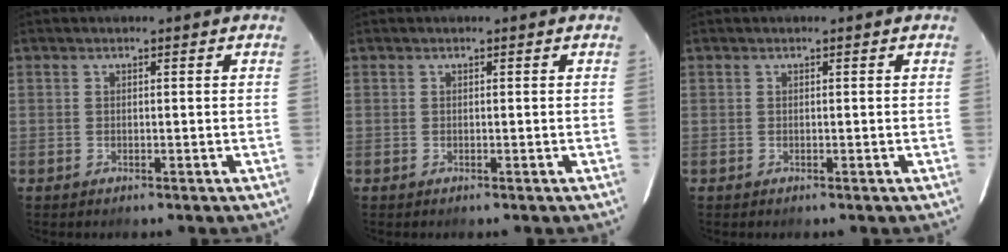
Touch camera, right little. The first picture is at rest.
{"total": 0.0}
{"total": 0.0}